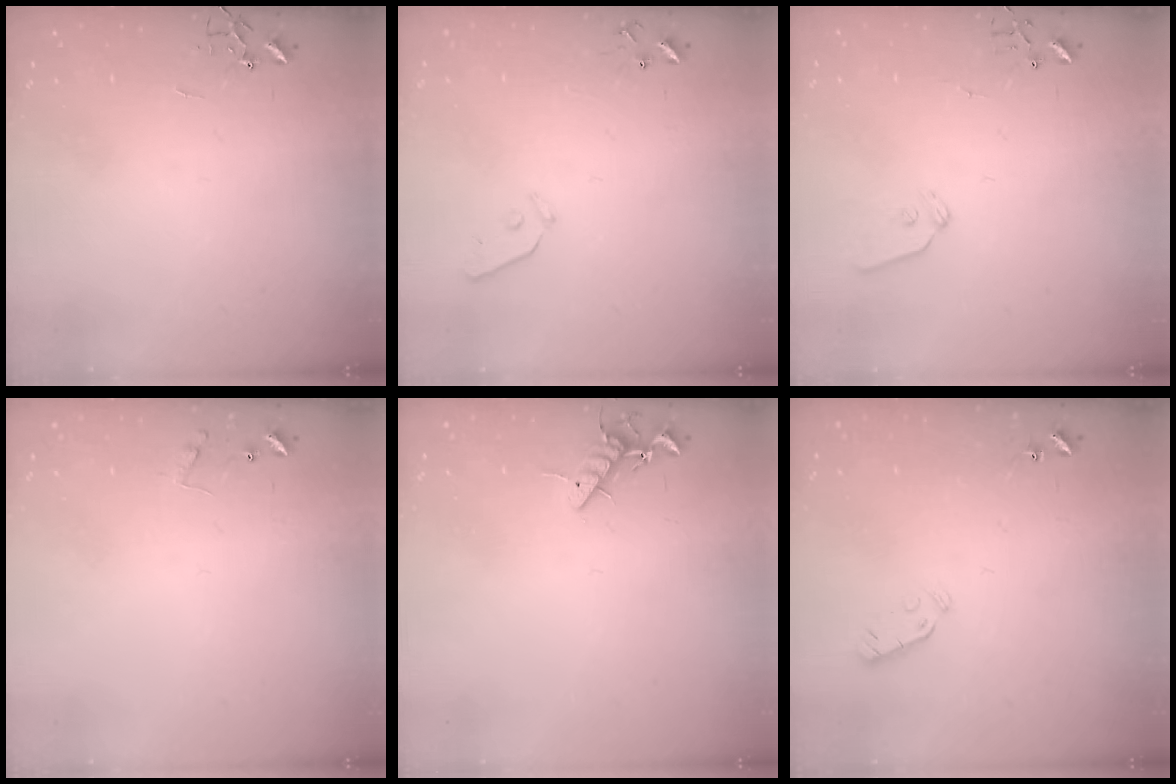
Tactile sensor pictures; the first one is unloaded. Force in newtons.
{"total": 4.9, "press": 4.9, "slide": 0.5}
{"total": 6.0, "press": 5.9, "slide": 0.8}
{"total": 7.7, "press": 7.7, "slide": 0.3}
{"total": 8.6, "press": 8.5, "slide": 1.3}
{"total": 3.1, "press": 3.0, "slide": 0.9}